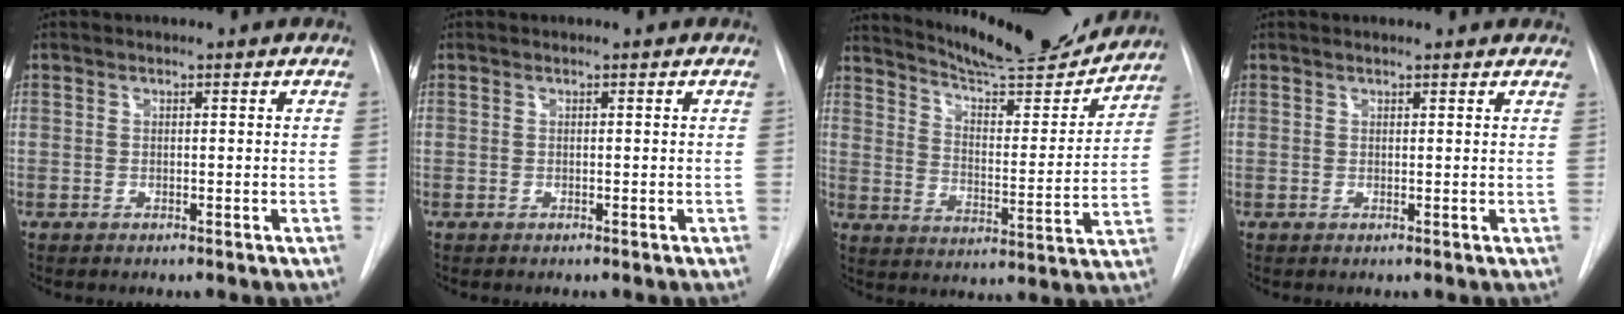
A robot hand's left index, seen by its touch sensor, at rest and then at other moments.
{"total": 1.6, "force": [-1.5, -0.3, -0.3], "torque": [0.006, -0.004, -0.022]}
{"total": 17.5, "force": [16.4, 1.7, 5.8], "torque": [-0.091, -0.043, 0.230]}
{"total": 2.9, "force": [2.3, 0.8, 1.5], "torque": [-0.014, 0.018, 0.015]}